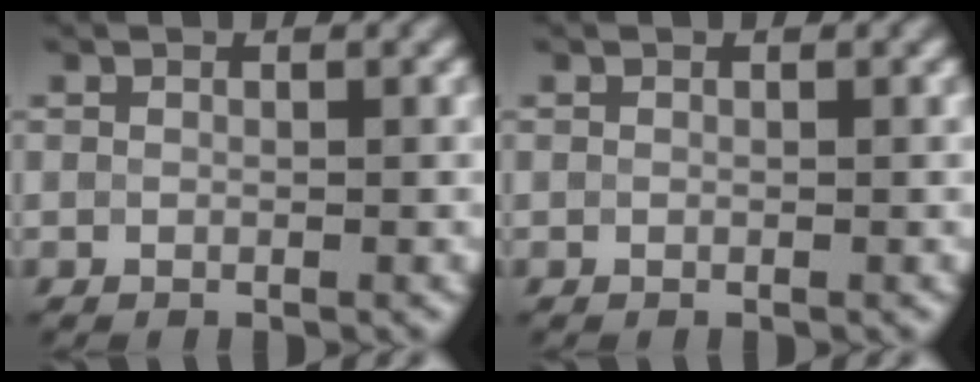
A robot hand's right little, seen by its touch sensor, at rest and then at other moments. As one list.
[{"total": 0.0}]